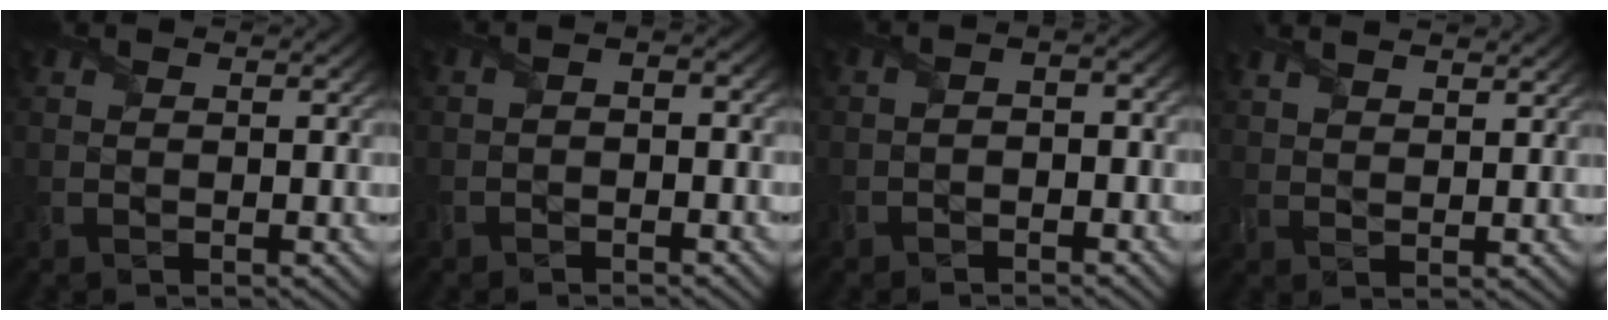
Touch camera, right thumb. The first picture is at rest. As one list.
[{"total": 2.1, "force": [-1.4, 0.8, 1.3], "torque": [-0.022, 0.001, -0.024]}, {"total": 2.7, "force": [-1.8, 1.1, 1.6], "torque": [-0.027, -0.001, -0.034]}, {"total": 4.6, "force": [3.7, 1.3, 2.4], "torque": [-0.043, 0.004, 0.060]}]